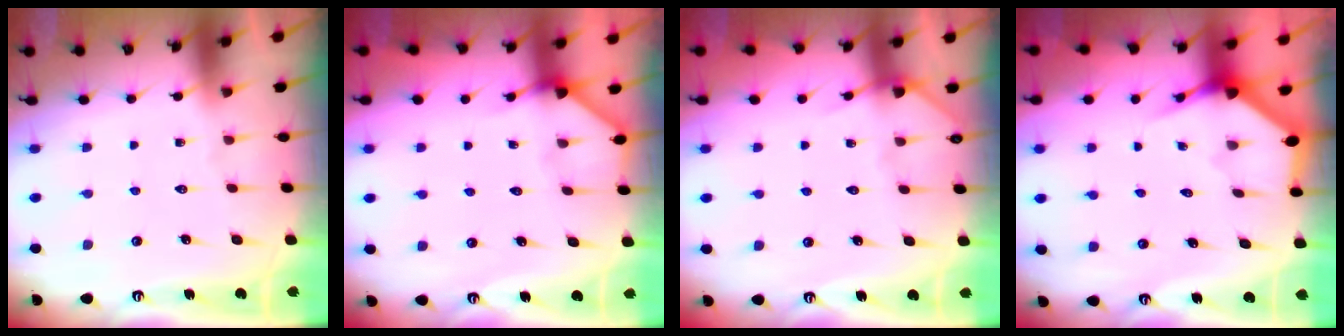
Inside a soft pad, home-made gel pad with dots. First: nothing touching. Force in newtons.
{"total": 3.2, "press": 3.1, "slide": 0.4}
{"total": 4.0, "press": 4.0, "slide": 0.4}
{"total": 3.6, "press": 3.5, "slide": 0.2}